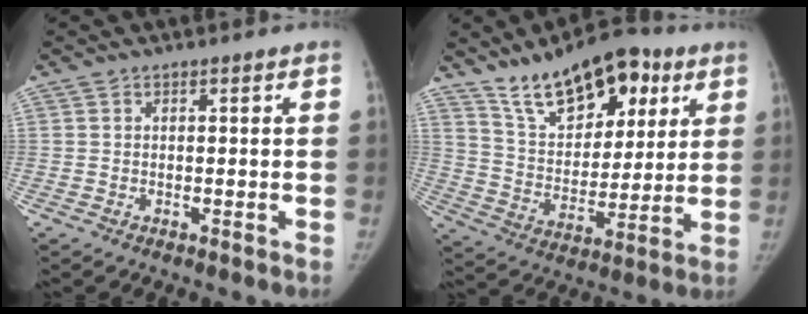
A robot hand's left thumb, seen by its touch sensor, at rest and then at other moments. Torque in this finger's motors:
{"motor_torque": [0.94, 0.12, 1.55, -0.81, 0.30]}